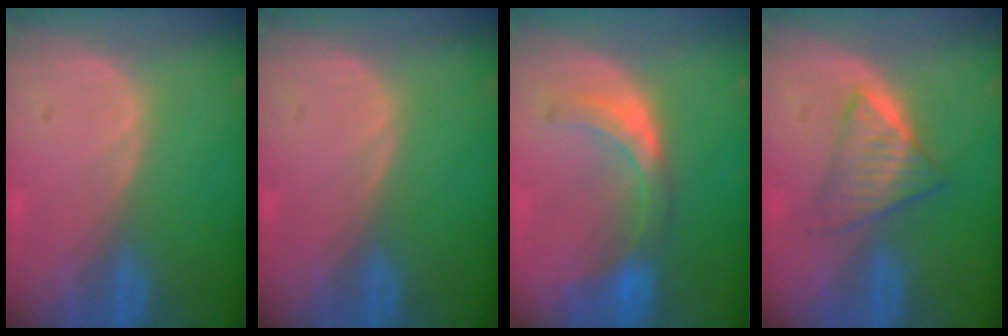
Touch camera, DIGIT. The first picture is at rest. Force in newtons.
{"total": 0.0}
{"total": 6.3, "press": 6.3, "slide": 0.1}
{"total": 6.3, "press": 5.4, "slide": 3.2}